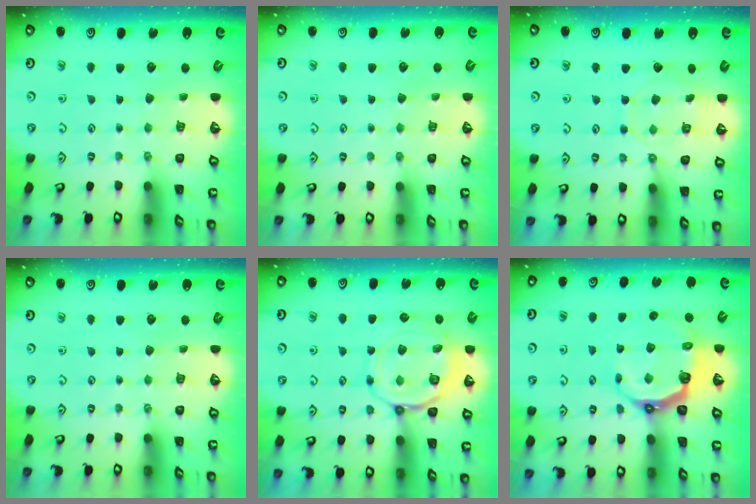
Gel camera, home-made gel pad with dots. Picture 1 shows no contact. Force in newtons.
{"total": 0.8, "press": 0.8, "slide": 0.1}
{"total": 8.9, "press": 8.9, "slide": 1.2}
{"total": 0.0}
{"total": 11.6, "press": 11.5, "slide": 1.7}
{"total": 8.7, "press": 7.1, "slide": 5.0}